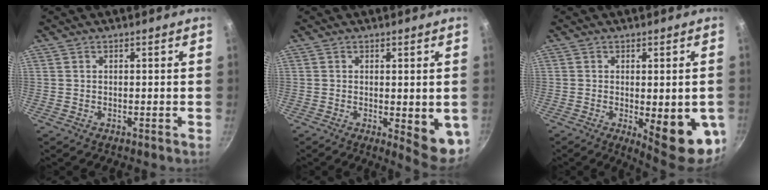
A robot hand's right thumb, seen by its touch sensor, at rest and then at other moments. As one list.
[{"total": 7.9, "force": [-1.0, 2.5, 7.4], "torque": [-0.077, -0.009, -0.006]}, {"total": 14.2, "force": [-3.2, 4.6, 13.1], "torque": [-0.141, -0.012, -0.029]}]